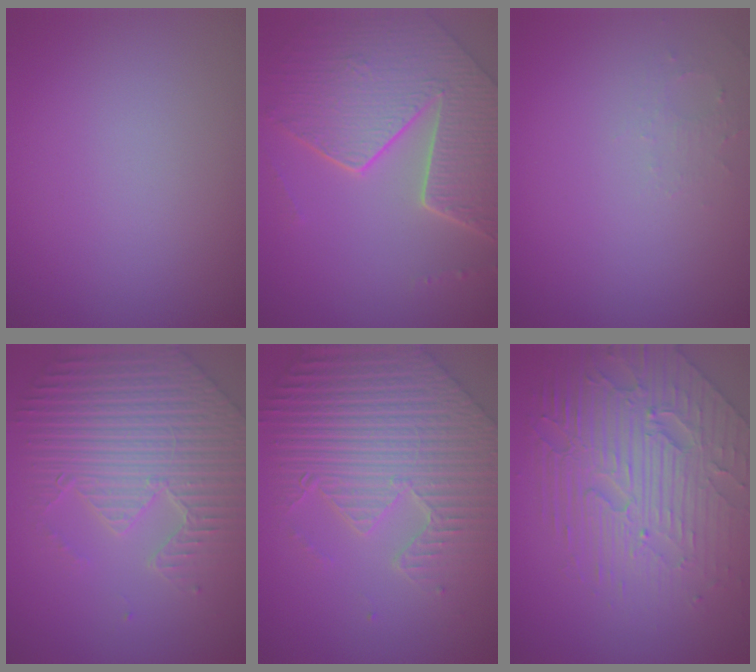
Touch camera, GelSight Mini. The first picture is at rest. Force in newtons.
{"total": 8.2, "press": 5.8, "slide": 5.8}
{"total": 1.2, "press": 1.2, "slide": 0.3}
{"total": 7.9, "press": 5.9, "slide": 5.3}
{"total": 9.3, "press": 6.5, "slide": 6.6}
{"total": 8.1, "press": 5.6, "slide": 5.9}